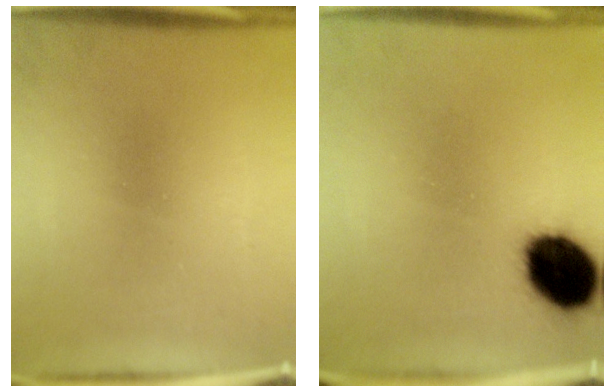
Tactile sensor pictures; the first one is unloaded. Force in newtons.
{"total": 14.5}